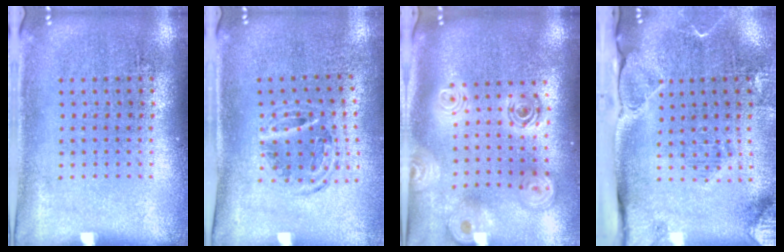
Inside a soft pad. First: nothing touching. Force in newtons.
{"total": 0.9, "press": 0.9, "slide": 0.1}
{"total": 2.5, "press": 1.9, "slide": 1.6}
{"total": 2.7, "press": 2.2, "slide": 1.6}